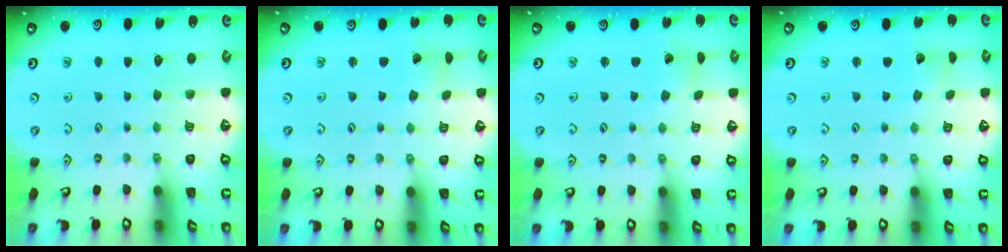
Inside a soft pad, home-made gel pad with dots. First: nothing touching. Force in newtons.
{"total": 1.1, "press": 1.1, "slide": 0.0}
{"total": 1.1, "press": 1.1, "slide": 0.0}
{"total": 2.5, "press": 2.5, "slide": 0.1}